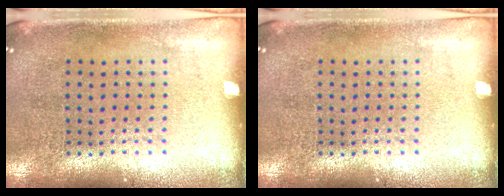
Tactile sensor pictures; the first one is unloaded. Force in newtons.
{"total": 0.0}